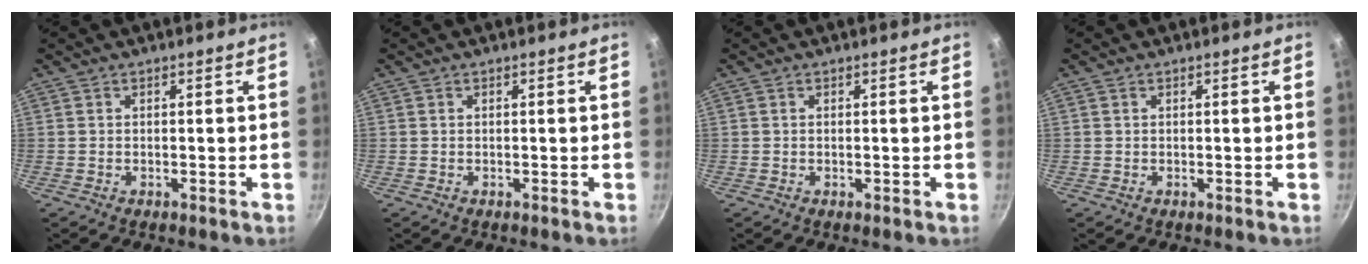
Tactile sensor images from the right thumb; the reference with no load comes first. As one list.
[{"total": 0.0}, {"total": 0.0}, {"total": 0.0}]